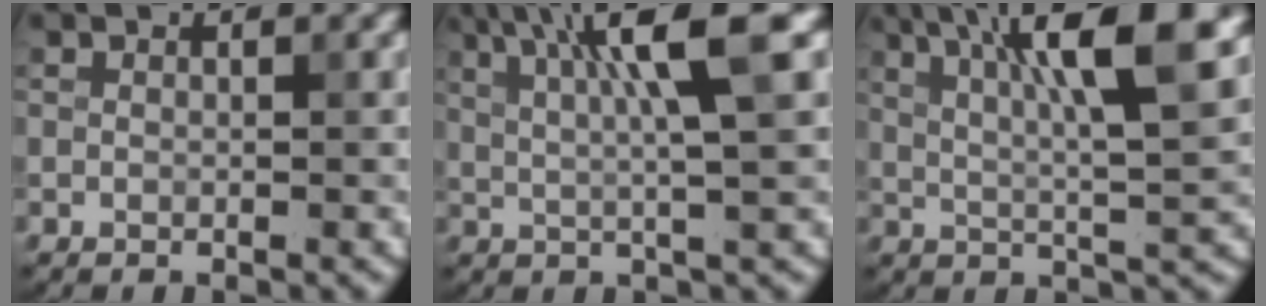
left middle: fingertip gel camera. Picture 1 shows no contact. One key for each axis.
{"total": 8.5, "fx": 3.3, "fy": 1.2, "fz": 7.7, "tx": -0.107, "ty": 0.016, "tz": 0.052}
{"total": 10.3, "fx": 4.5, "fy": 1.9, "fz": 9.0, "tx": -0.134, "ty": 0.016, "tz": 0.073}